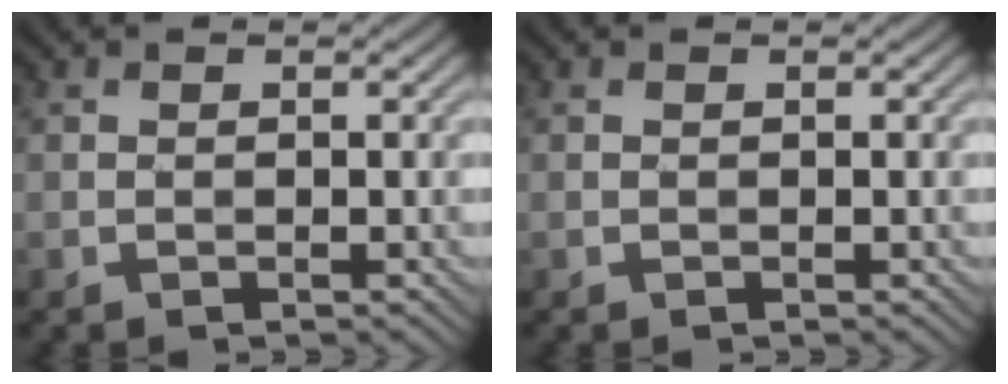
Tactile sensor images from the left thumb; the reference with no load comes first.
{"total": 0.0}